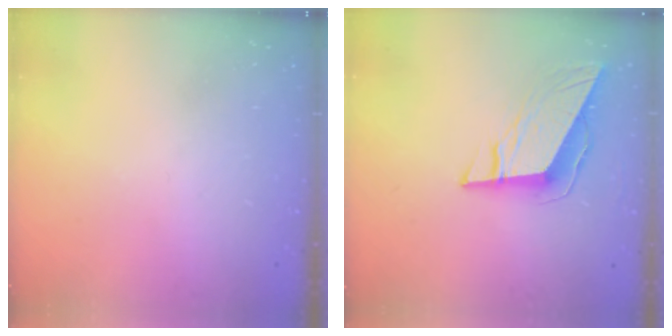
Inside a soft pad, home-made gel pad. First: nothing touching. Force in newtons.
{"total": 9.6, "press": 9.4, "slide": 1.8}